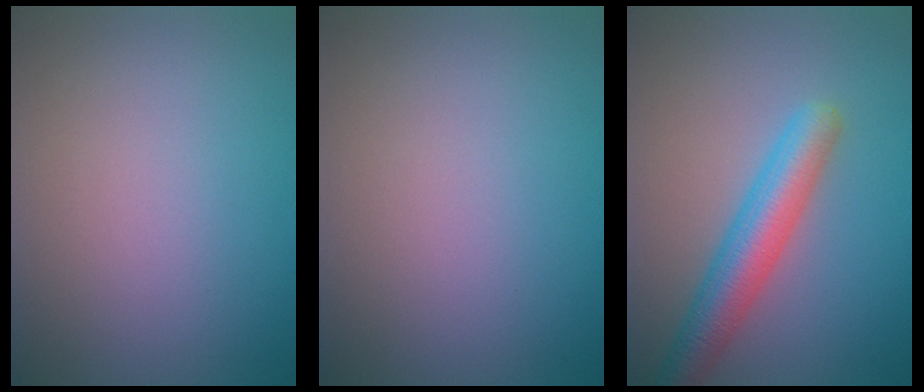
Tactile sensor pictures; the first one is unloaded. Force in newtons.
{"total": 0.0}
{"total": 5.0, "press": 5.0, "slide": 0.1}